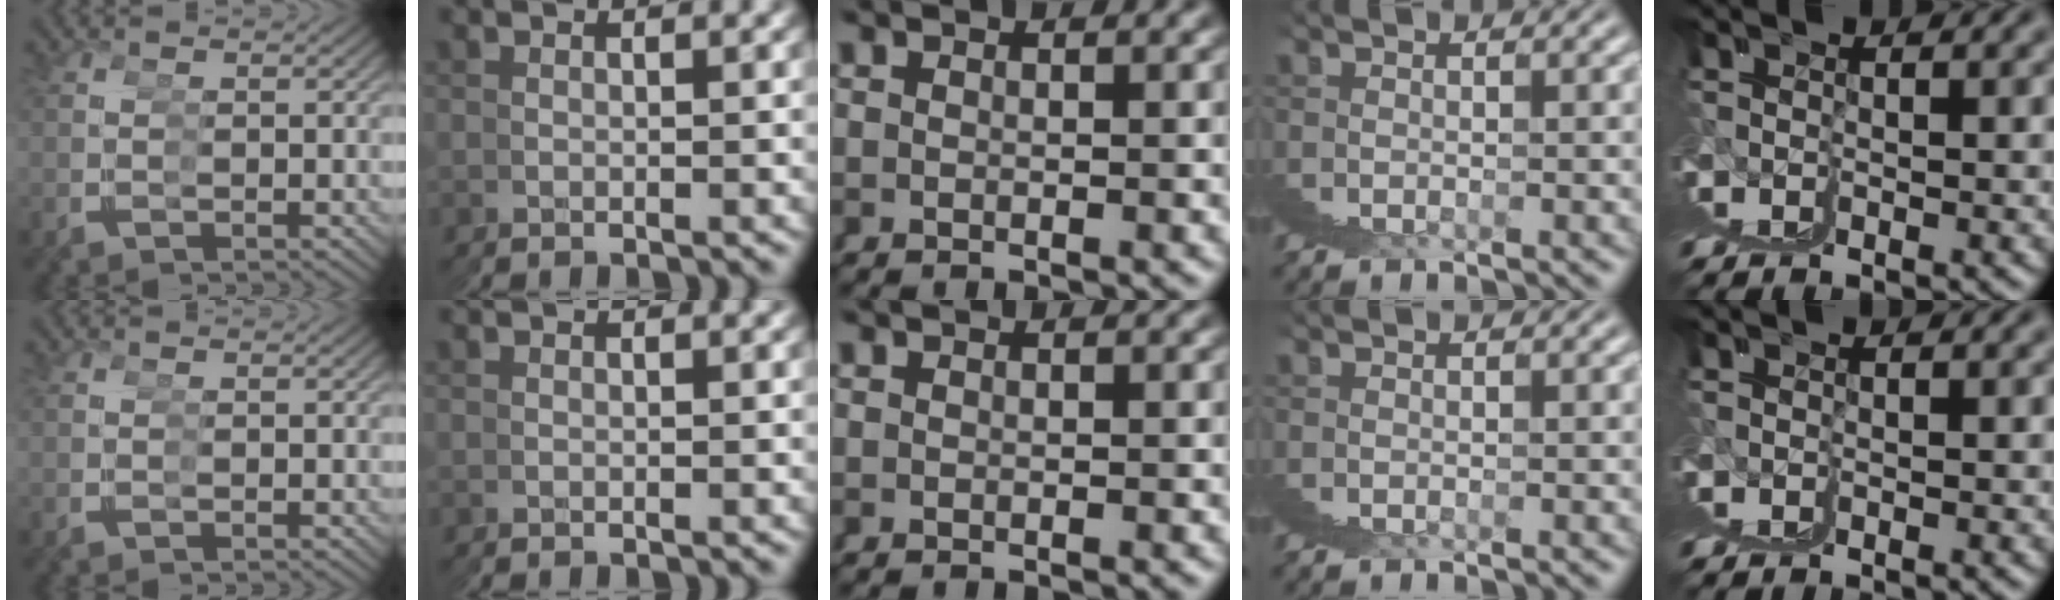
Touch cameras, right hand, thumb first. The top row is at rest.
{}